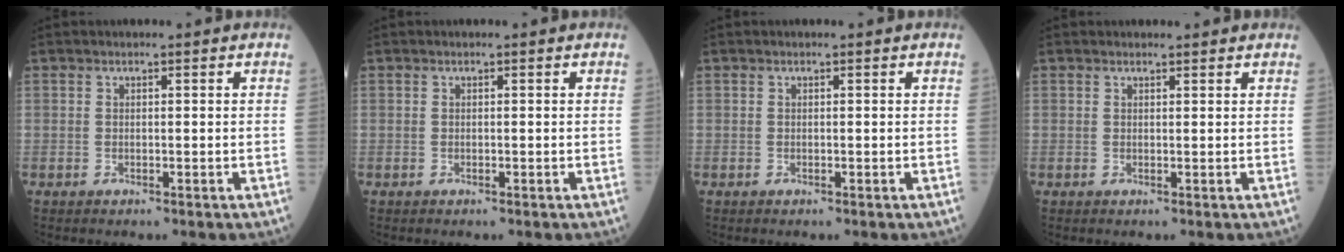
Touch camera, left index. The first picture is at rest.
{"total": 0.0}
{"total": 0.0}
{"total": 1.3, "force": [1.2, 0.3, 0.1], "torque": [-0.014, 0.005, 0.014]}